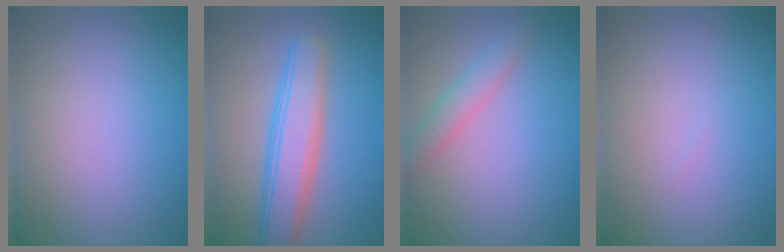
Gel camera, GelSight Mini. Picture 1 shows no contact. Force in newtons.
{"total": 5.6, "press": 5.6, "slide": 0.2}
{"total": 2.2, "press": 2.2, "slide": 0.1}
{"total": 0.0}